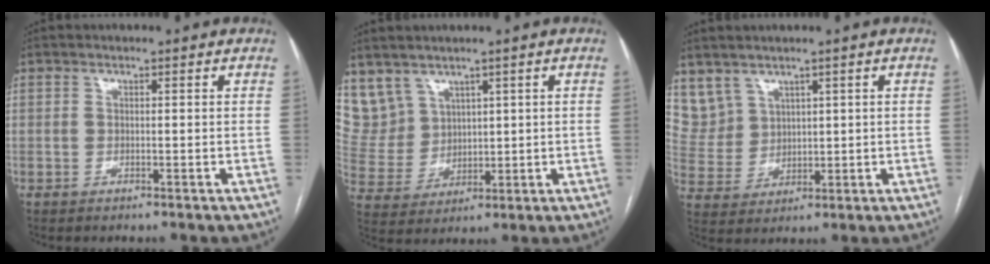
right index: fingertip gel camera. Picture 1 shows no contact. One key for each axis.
{"total": 7.9, "fx": 5.3, "fy": 5.8, "fz": 0.7, "tx": -0.031, "ty": 0.026, "tz": 0.129}
{"total": 6.5, "fx": 4.5, "fy": 4.6, "fz": 0.6, "tx": -0.023, "ty": 0.020, "tz": 0.111}